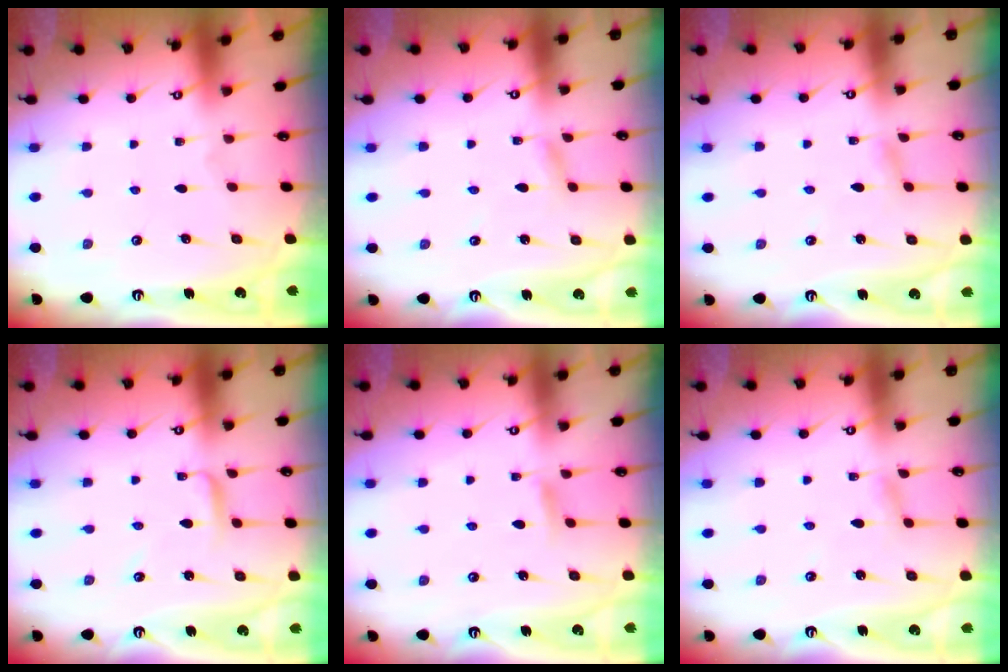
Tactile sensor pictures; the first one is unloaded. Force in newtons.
{"total": 2.0, "press": 2.0, "slide": 0.2}
{"total": 2.3, "press": 2.3, "slide": 0.2}
{"total": 2.9, "press": 2.9, "slide": 0.2}
{"total": 5.5, "press": 5.4, "slide": 0.6}
{"total": 2.3, "press": 2.3, "slide": 0.2}